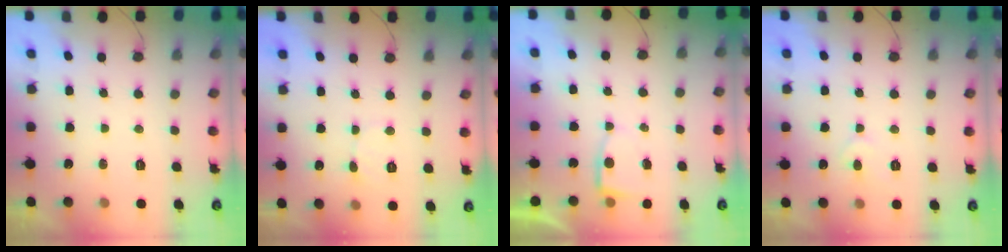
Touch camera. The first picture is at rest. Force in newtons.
{"total": 2.4, "press": 2.4, "slide": 0.2}
{"total": 2.6, "press": 2.6, "slide": 0.3}
{"total": 4.1, "press": 4.1, "slide": 0.6}